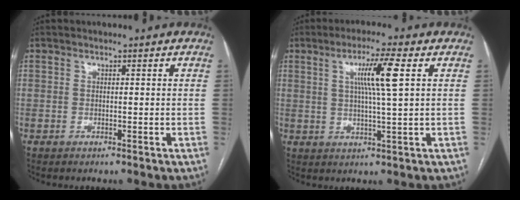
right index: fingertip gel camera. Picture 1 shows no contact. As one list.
[{"total": 7.2, "force": [2.2, -0.6, 6.9], "torque": [-0.124, 0.001, 0.039]}]